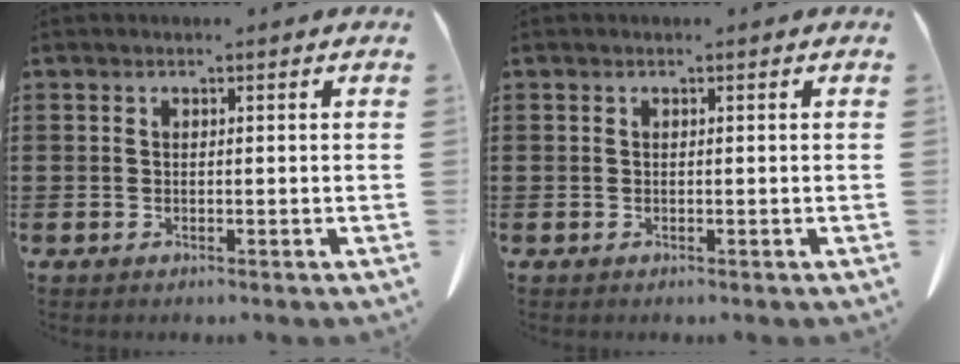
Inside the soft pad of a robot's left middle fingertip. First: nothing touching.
{"total": 0.0}